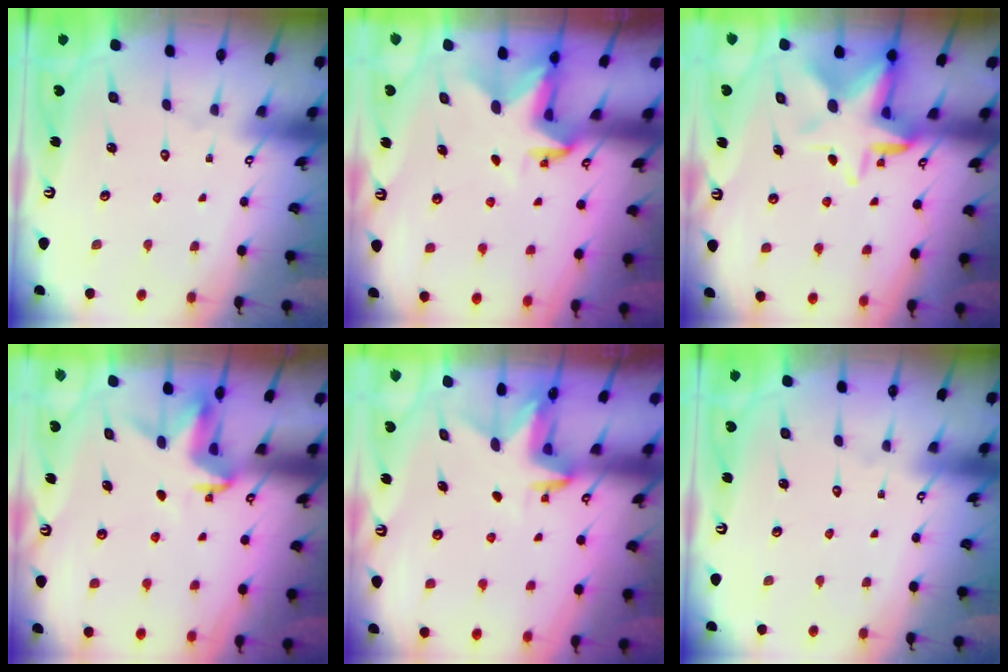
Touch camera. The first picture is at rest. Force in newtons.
{"total": 3.0, "press": 3.0, "slide": 0.2}
{"total": 9.0, "press": 8.9, "slide": 1.4}
{"total": 4.0, "press": 4.0, "slide": 0.2}
{"total": 3.2, "press": 3.2, "slide": 0.3}
{"total": 0.0}